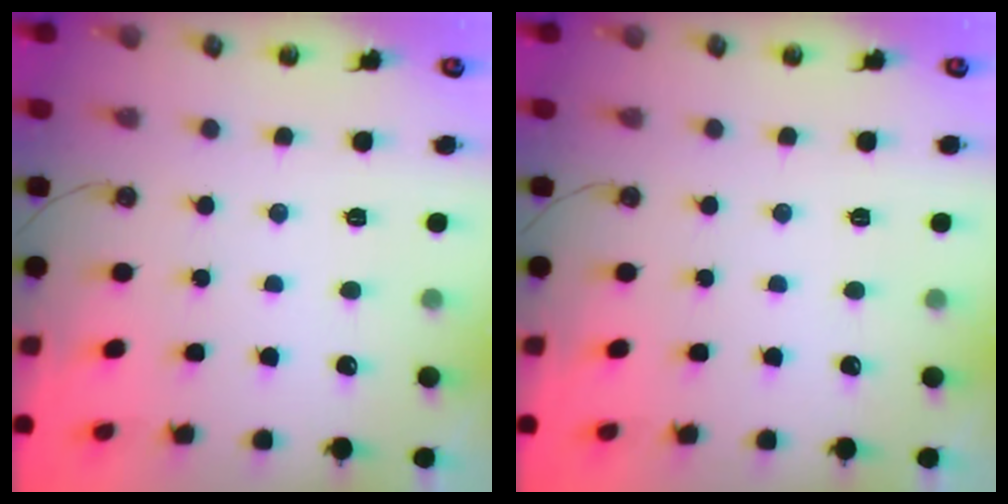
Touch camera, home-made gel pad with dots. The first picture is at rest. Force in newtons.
{"total": 1.5, "press": 0.8, "slide": 1.3}